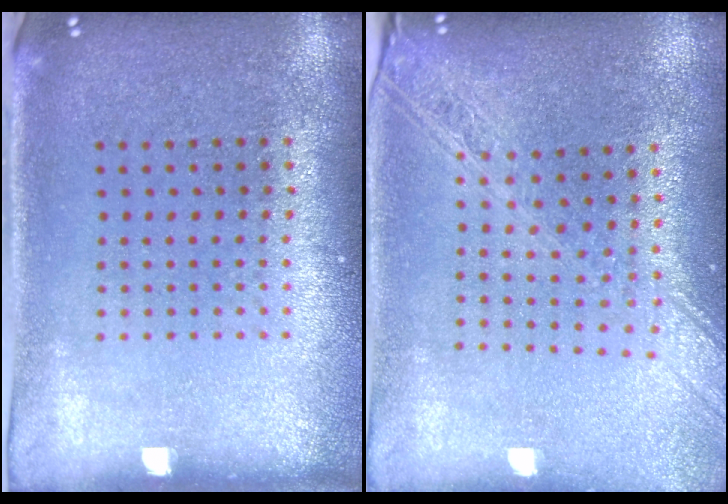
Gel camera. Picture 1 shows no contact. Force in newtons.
{"total": 2.3, "press": 1.9, "slide": 1.3}